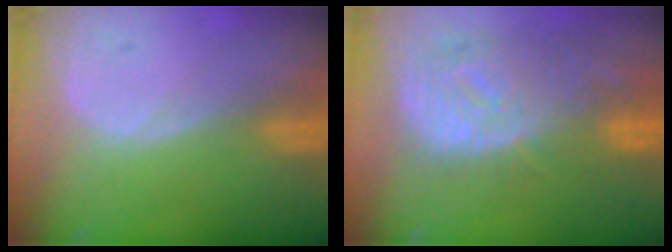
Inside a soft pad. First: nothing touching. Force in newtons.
{"total": 12.5, "press": 10.9, "slide": 6.2}